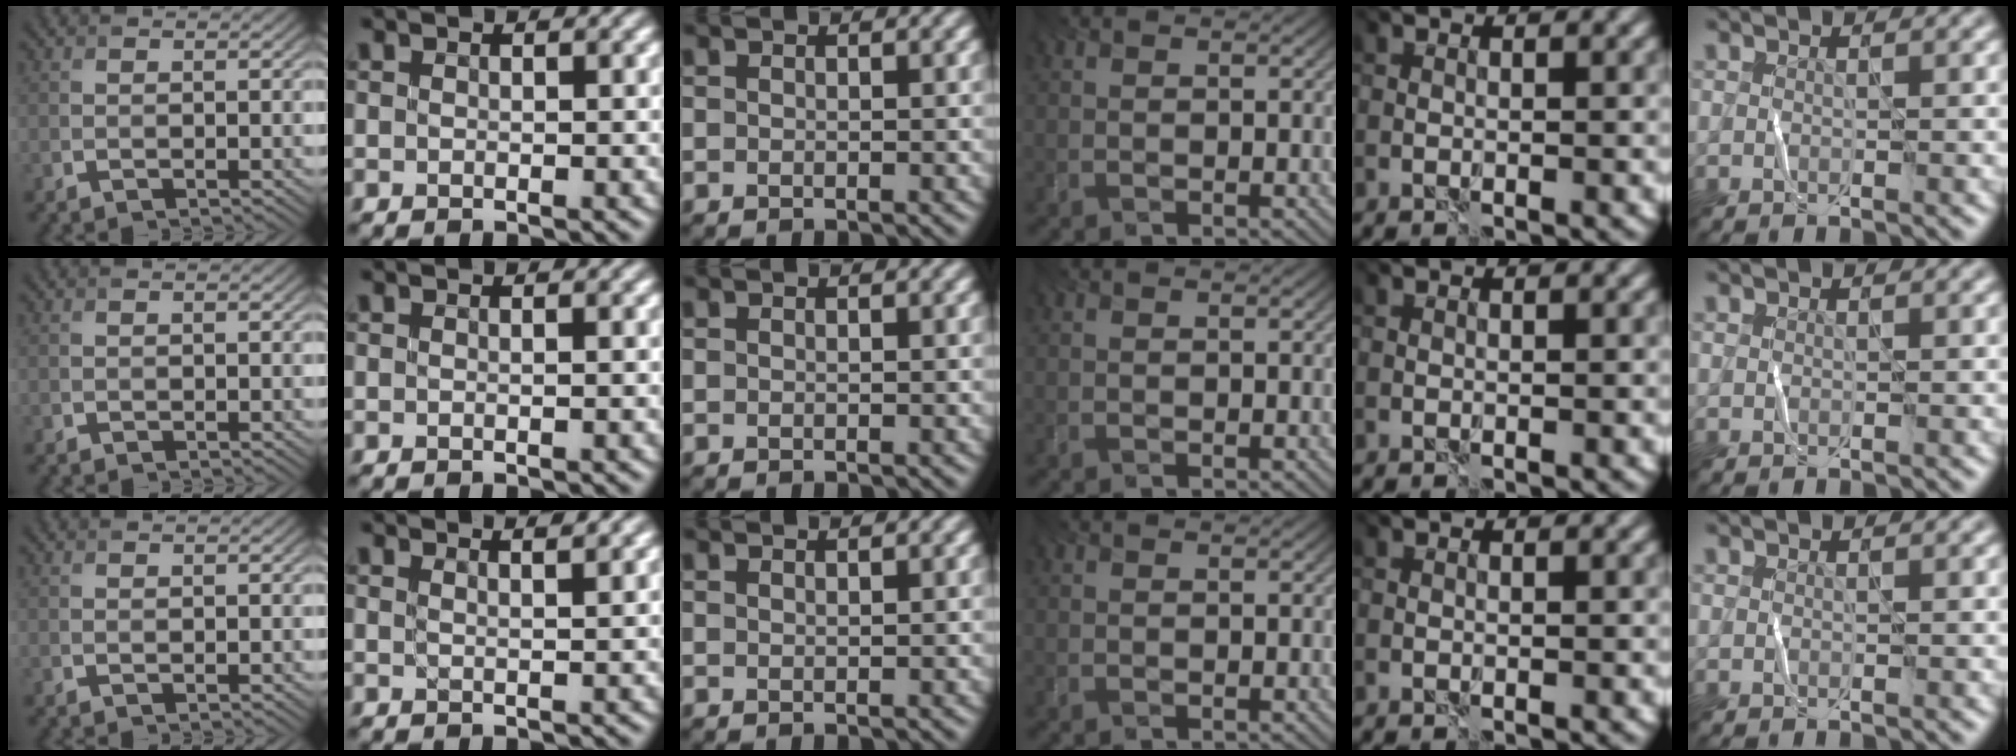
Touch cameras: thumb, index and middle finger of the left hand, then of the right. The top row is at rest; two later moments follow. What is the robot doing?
{"motion": "fold", "object": "bandana"}